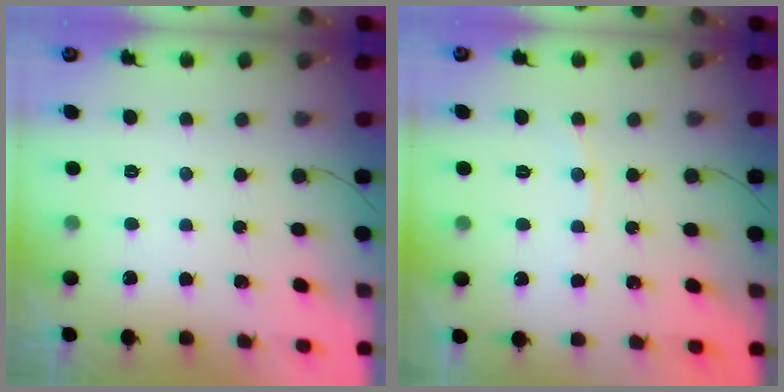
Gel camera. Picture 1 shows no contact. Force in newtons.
{"total": 3.9, "press": 3.9, "slide": 0.5}